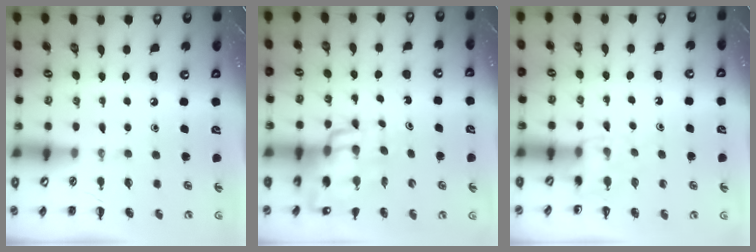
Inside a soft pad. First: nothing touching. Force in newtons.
{"total": 14.0, "press": 13.2, "slide": 4.4}
{"total": 5.7, "press": 5.4, "slide": 1.7}